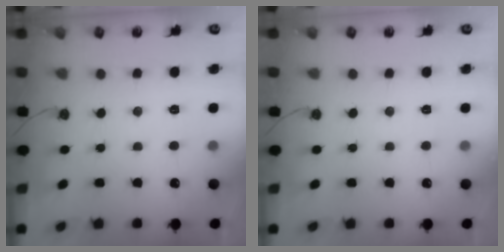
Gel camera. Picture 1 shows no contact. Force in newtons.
{"total": 0.0}